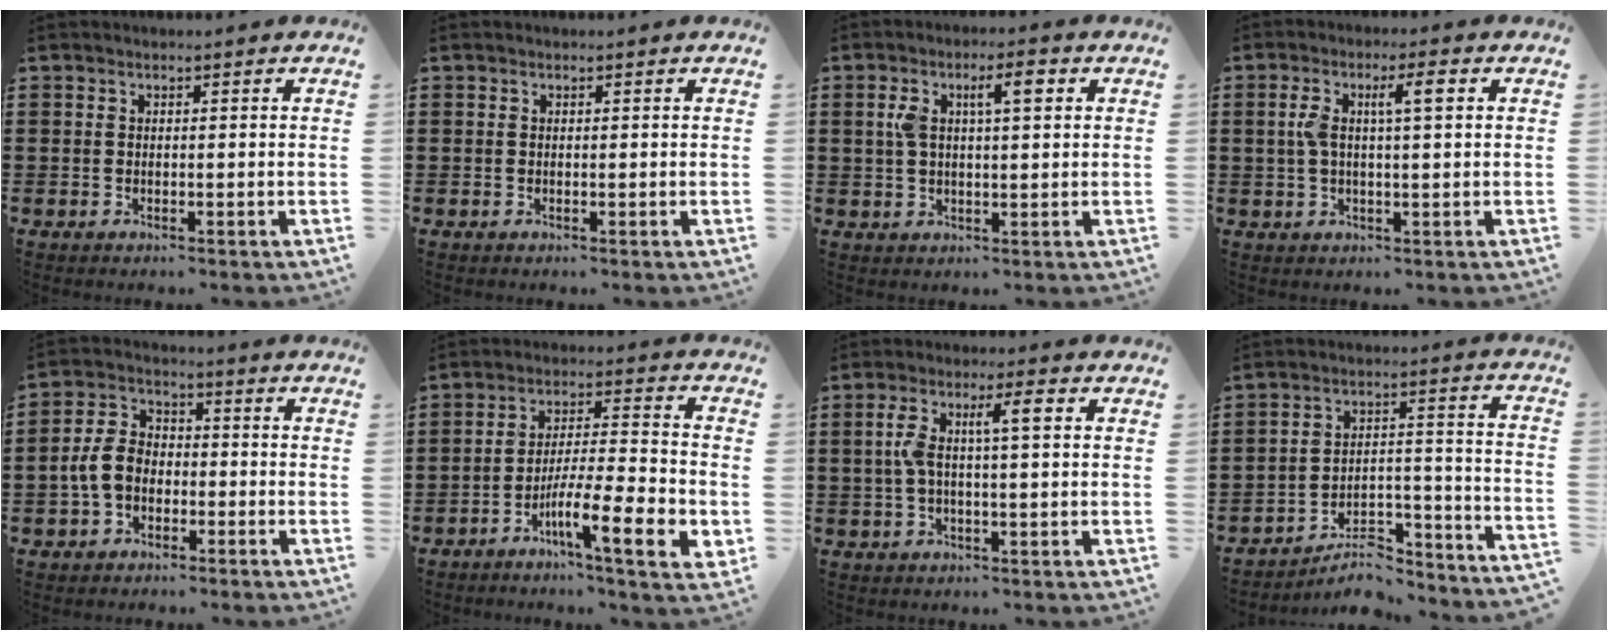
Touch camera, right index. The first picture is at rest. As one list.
[{"total": 0.0}, {"total": 5.4, "force": [1.7, 1.5, 4.9], "torque": [-0.094, 0.008, 0.023]}, {"total": 5.2, "force": [1.2, 1.1, 4.9], "torque": [-0.103, 0.002, 0.014]}, {"total": 6.1, "force": [-2.2, 4.4, 3.7], "torque": [-0.105, 0.004, -0.050]}, {"total": 11.7, "force": [-5.4, 2.2, 10.2], "torque": [-0.187, 0.001, -0.097]}, {"total": 6.1, "force": [0.7, 1.0, 6.0], "torque": [-0.127, 0.001, 0.001]}, {"total": 6.0, "force": [-5.1, 1.7, 2.5], "torque": [-0.041, -0.002, -0.100]}]